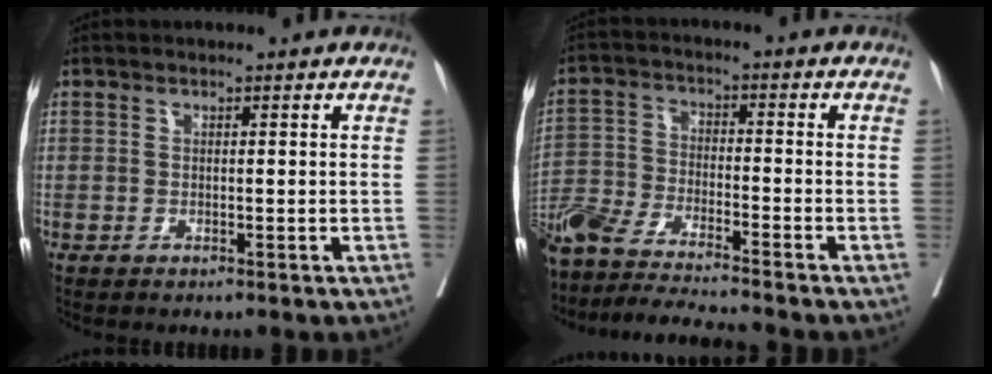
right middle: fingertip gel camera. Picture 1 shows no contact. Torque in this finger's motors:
{"motor_torque": [1.11, -1.02, 0.40, 0.18]}